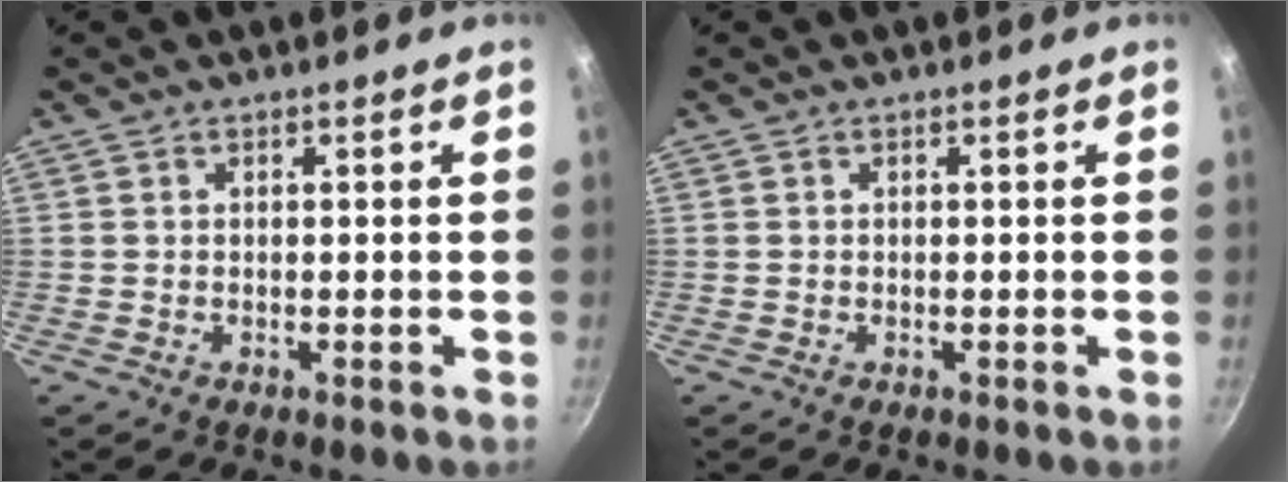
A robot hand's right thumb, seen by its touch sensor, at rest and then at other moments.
{"total": 0.0}